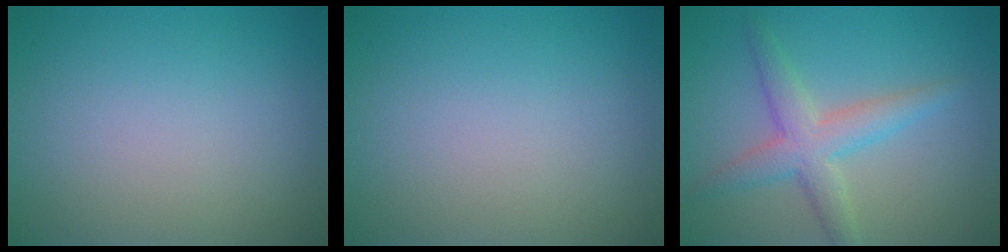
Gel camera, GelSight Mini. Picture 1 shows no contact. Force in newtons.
{"total": 0.0}
{"total": 4.0, "press": 4.0, "slide": 0.1}